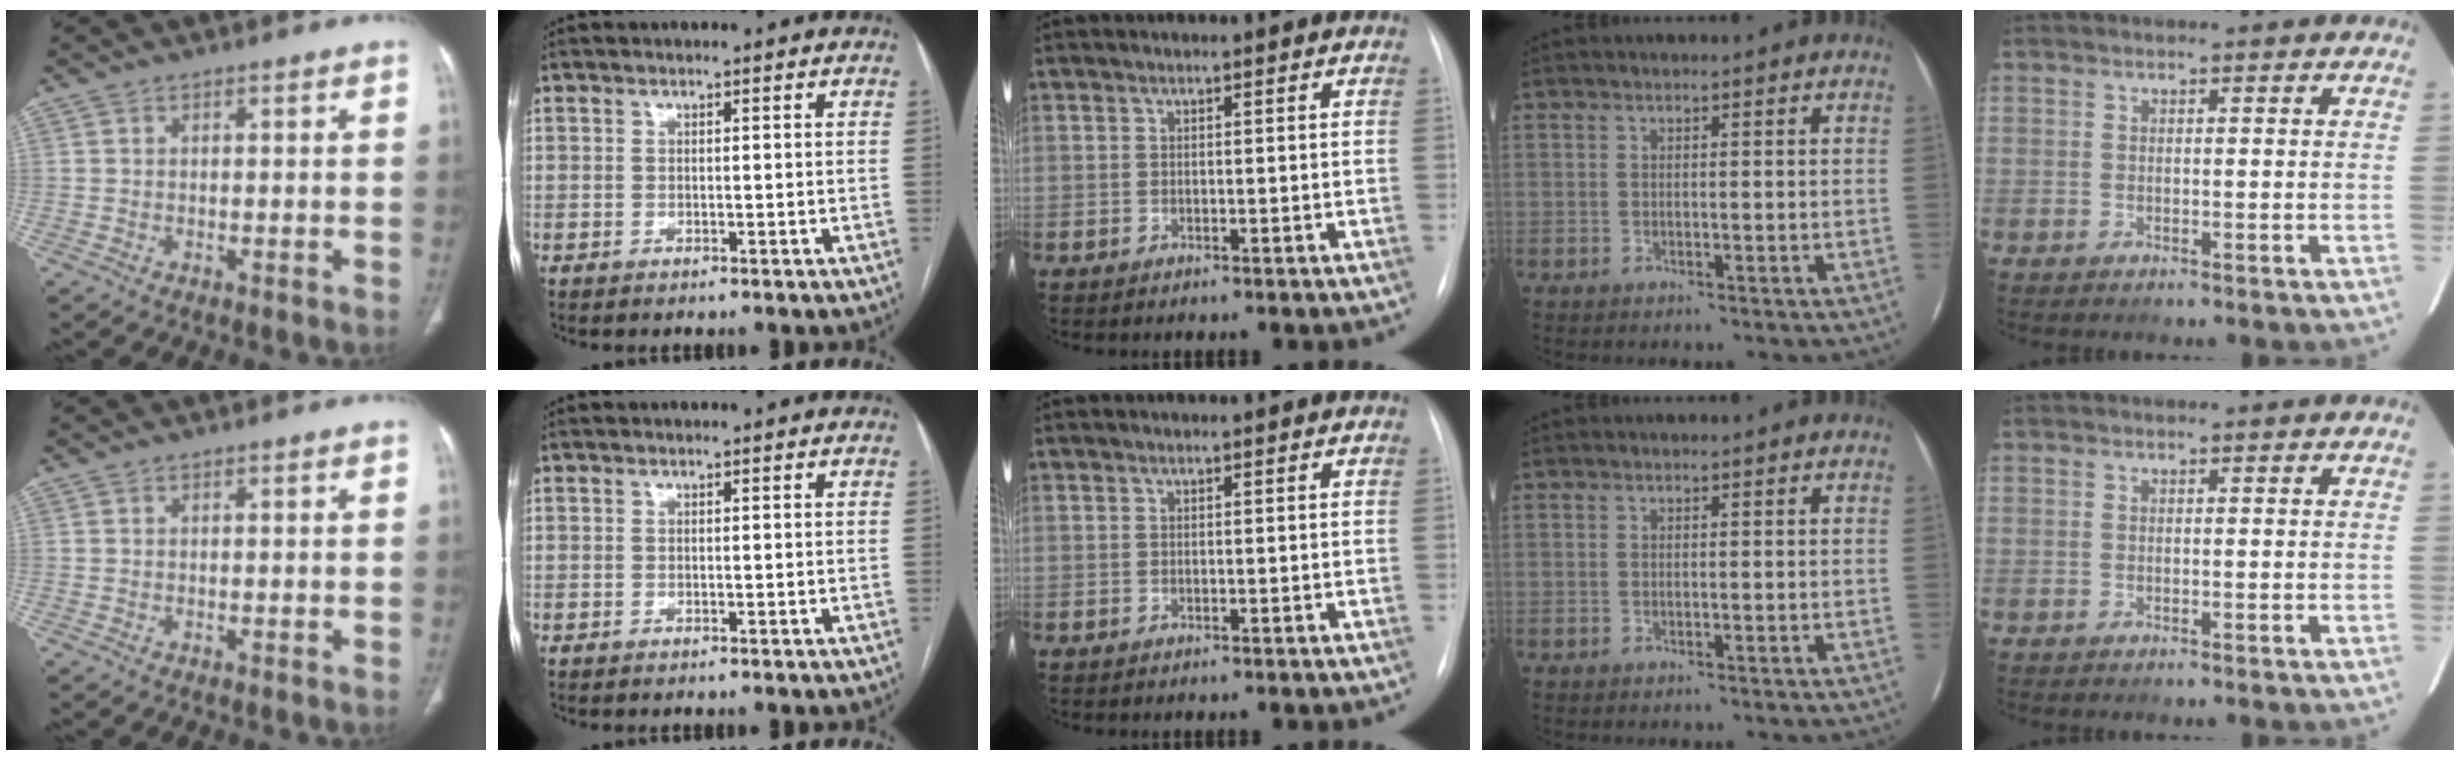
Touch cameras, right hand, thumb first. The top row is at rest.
{}